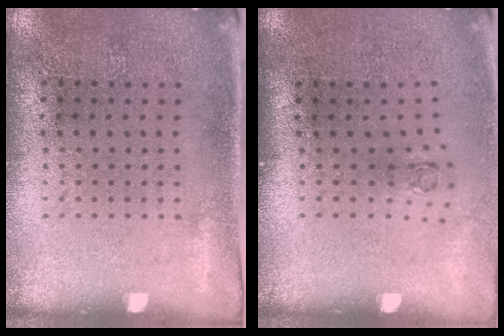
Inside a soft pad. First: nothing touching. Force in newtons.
{"total": 0.6, "press": 0.3, "slide": 0.6}